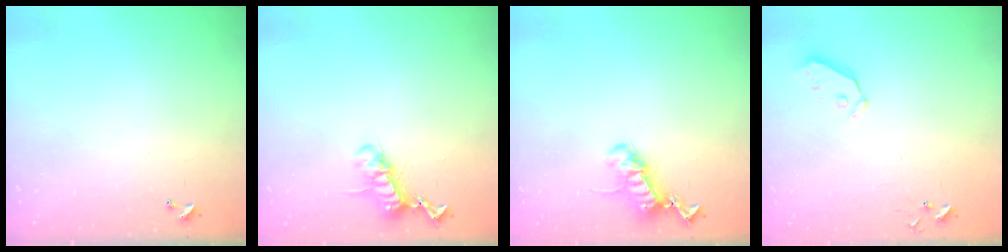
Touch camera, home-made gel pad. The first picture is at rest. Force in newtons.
{"total": 12.5, "press": 12.5, "slide": 0.6}
{"total": 13.3, "press": 13.3, "slide": 0.3}
{"total": 4.9, "press": 4.9, "slide": 0.2}